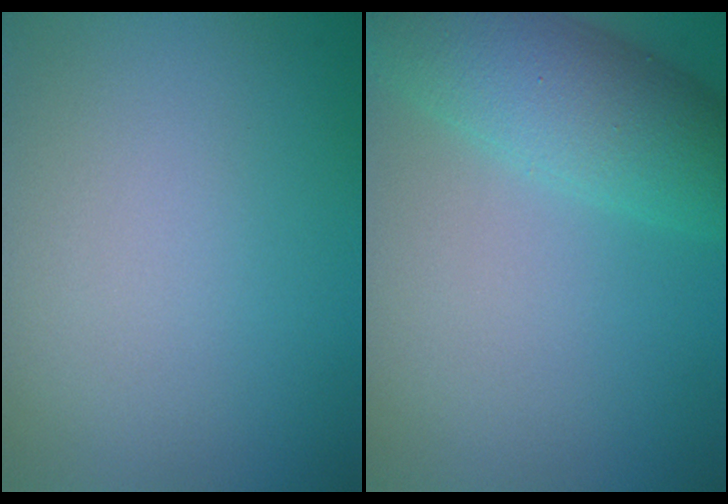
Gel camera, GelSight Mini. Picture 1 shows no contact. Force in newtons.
{"total": 6.9, "press": 6.9, "slide": 0.3}